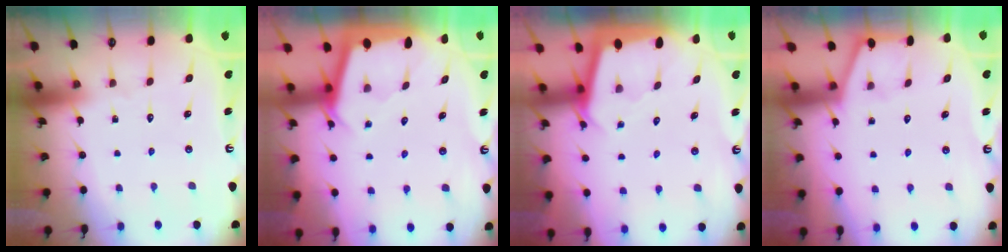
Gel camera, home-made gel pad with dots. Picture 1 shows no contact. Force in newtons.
{"total": 2.1, "press": 2.1, "slide": 0.2}
{"total": 1.8, "press": 1.8, "slide": 0.1}
{"total": 0.7, "press": 0.7, "slide": 0.2}